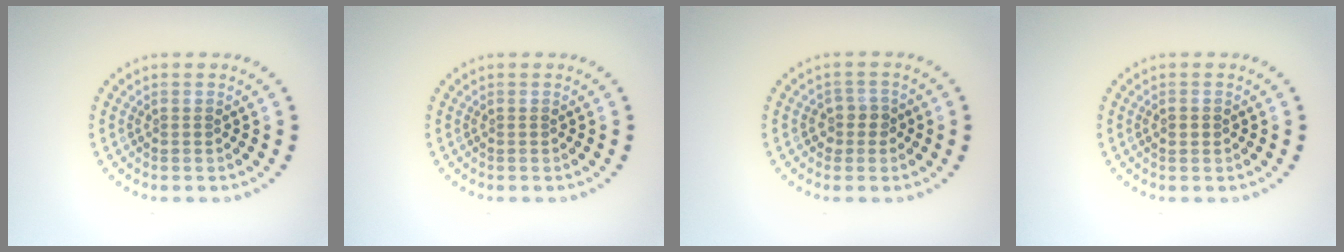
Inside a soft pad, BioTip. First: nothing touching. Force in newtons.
{"total": 0.0}
{"total": 1.7, "press": 1.4, "slide": 0.9}
{"total": 1.1, "press": 1.1, "slide": 0.2}